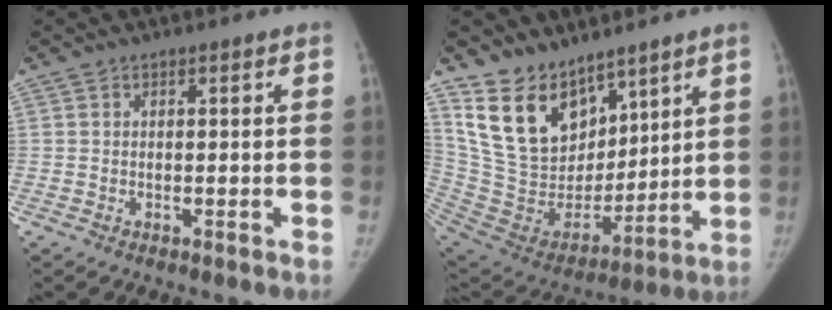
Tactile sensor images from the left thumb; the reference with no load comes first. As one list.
[{"total": 18.4, "force": [12.5, 10.7, 8.3], "torque": [-0.110, -0.063, 0.256]}]